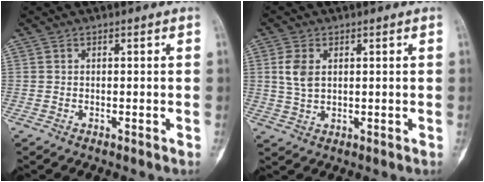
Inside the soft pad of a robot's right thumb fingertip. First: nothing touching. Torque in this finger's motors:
{"motor_torque": [0.67, 0.67, 0.64, 0.00, 0.13]}